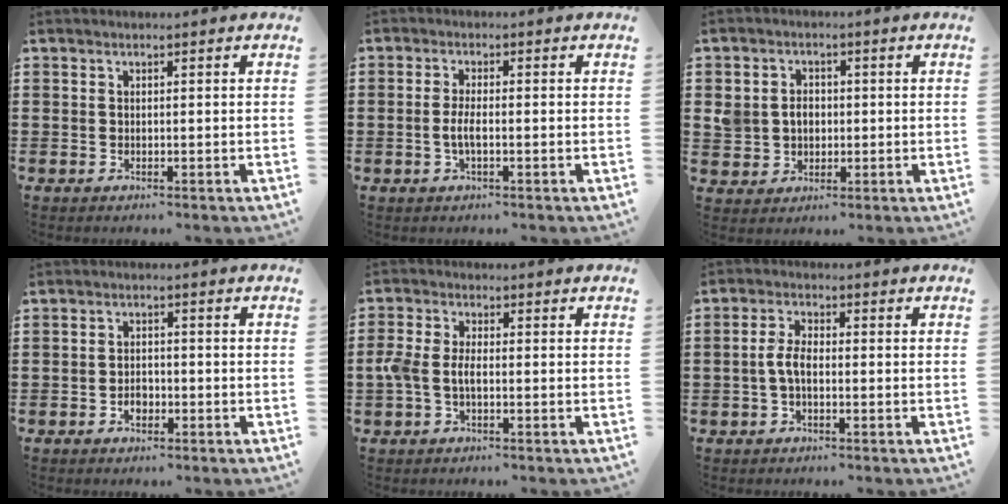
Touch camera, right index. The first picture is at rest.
{"total": 2.8, "force": [-0.6, 0.6, 2.6], "torque": [-0.061, -0.004, -0.016]}
{"total": 4.2, "force": [0.2, 3.9, 1.6], "torque": [-0.054, 0.012, -0.001]}
{"total": 2.3, "force": [-1.1, 1.4, 1.4], "torque": [-0.030, 0.003, -0.022]}
{"total": 3.6, "force": [-0.9, 1.6, 3.1], "torque": [-0.085, -0.005, -0.026]}
{"total": 3.7, "force": [-0.8, 1.6, 3.3], "torque": [-0.081, -0.003, -0.021]}